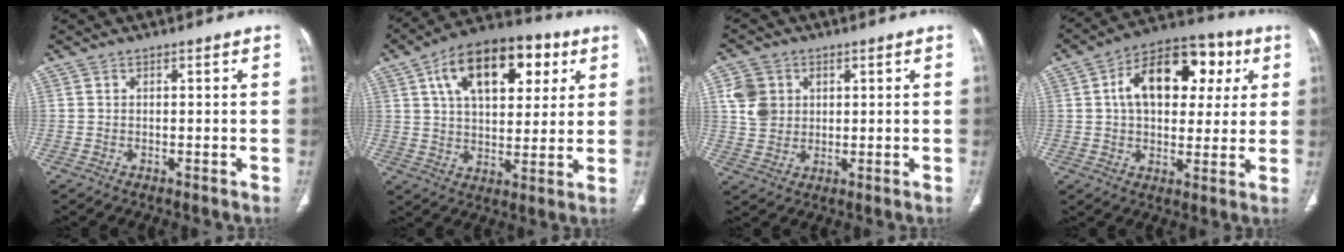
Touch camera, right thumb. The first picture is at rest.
{"total": 19.9, "force": [7.8, 11.0, 14.7], "torque": [-0.193, -0.001, 0.120]}
{"total": 6.9, "force": [1.9, 5.8, 3.1], "torque": [-0.042, -0.004, 0.040]}
{"total": 18.3, "force": [4.7, 11.5, 13.4], "torque": [-0.164, 0.018, 0.065]}